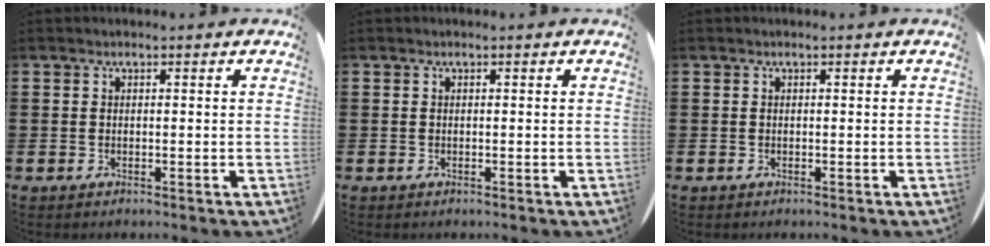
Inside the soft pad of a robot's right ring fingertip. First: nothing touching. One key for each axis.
{"total": 0.0}
{"total": 0.0}